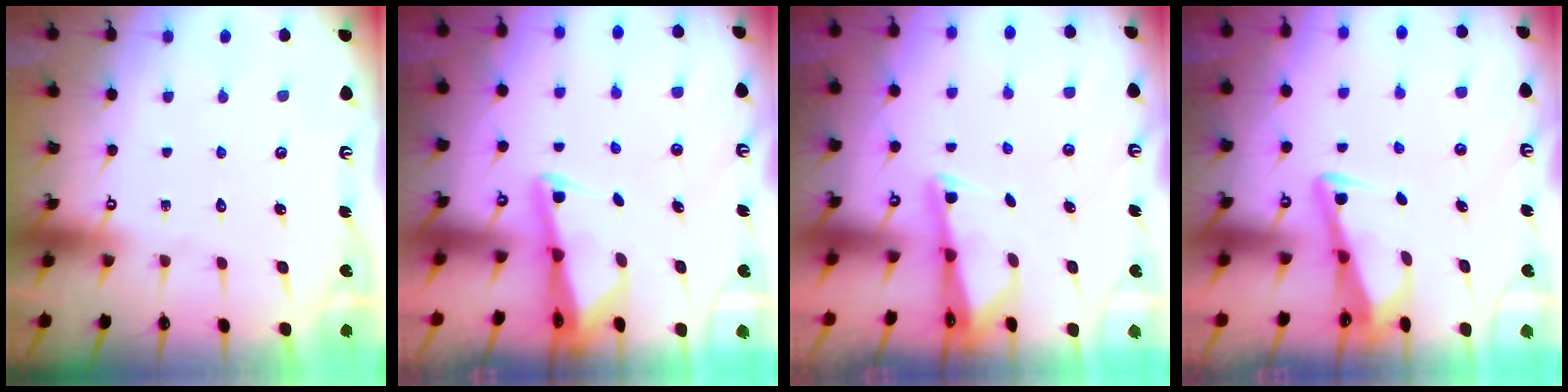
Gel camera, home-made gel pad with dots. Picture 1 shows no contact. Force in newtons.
{"total": 3.1, "press": 3.0, "slide": 0.5}
{"total": 1.8, "press": 1.8, "slide": 0.4}
{"total": 3.3, "press": 3.3, "slide": 0.4}